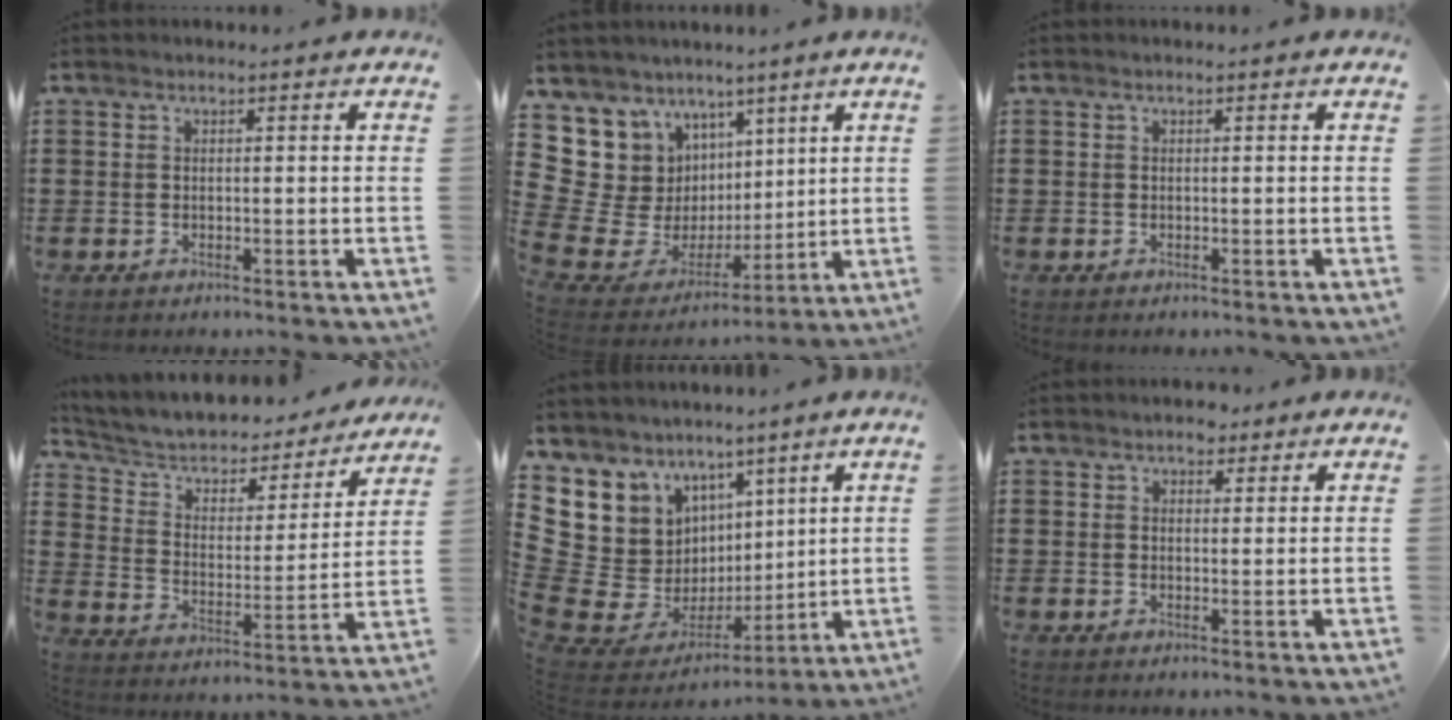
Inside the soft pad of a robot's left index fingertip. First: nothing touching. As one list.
[{"total": 11.5, "force": [3.7, 10.7, 2.0], "torque": [-0.102, -0.038, 0.092]}, {"total": 0.0}, {"total": 4.2, "force": [3.3, 2.4, 1.1], "torque": [-0.049, -0.026, 0.047]}, {"total": 10.8, "force": [2.7, 10.4, 1.2], "torque": [-0.081, -0.046, 0.070]}, {"total": 2.2, "force": [1.7, 1.3, 0.7], "torque": [-0.010, 0.006, 0.029]}]